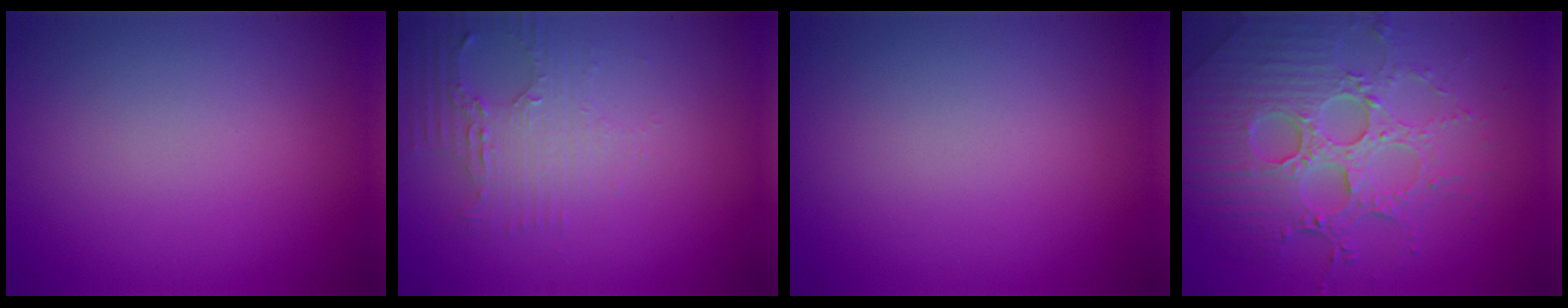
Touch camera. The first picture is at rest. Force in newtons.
{"total": 2.9, "press": 2.5, "slide": 1.5}
{"total": 0.0}
{"total": 7.0, "press": 5.4, "slide": 4.6}